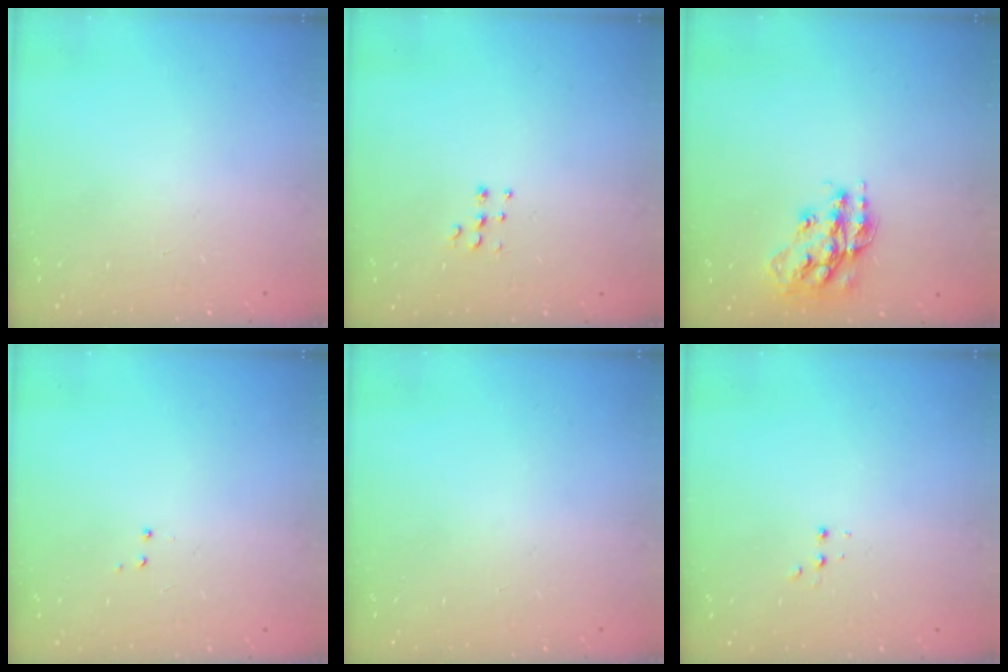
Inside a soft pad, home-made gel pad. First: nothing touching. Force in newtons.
{"total": 5.2, "press": 5.2, "slide": 0.2}
{"total": 14.6, "press": 14.5, "slide": 0.7}
{"total": 2.9, "press": 2.8, "slide": 0.6}
{"total": 0.0}
{"total": 2.4, "press": 2.2, "slide": 0.9}